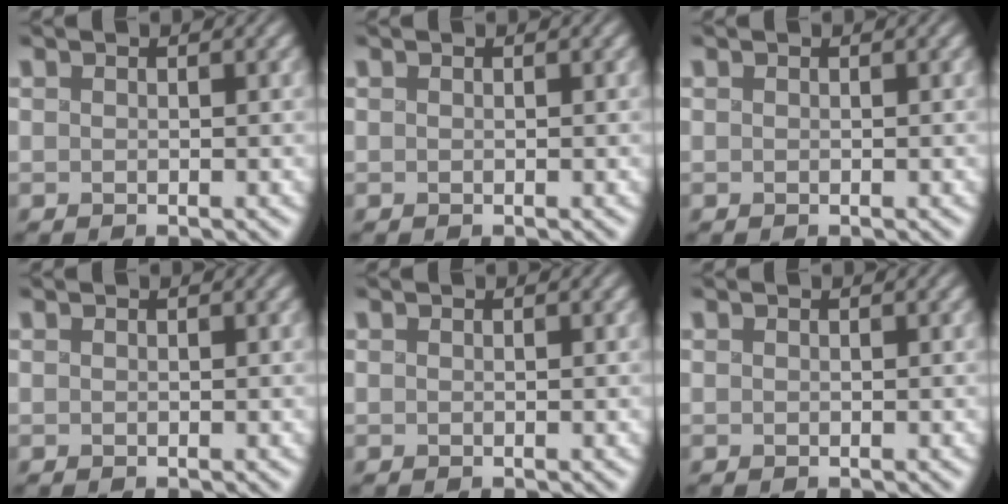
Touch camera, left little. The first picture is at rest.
{"total": 0.0}
{"total": 0.0}
{"total": 0.0}
{"total": 0.0}
{"total": 0.0}